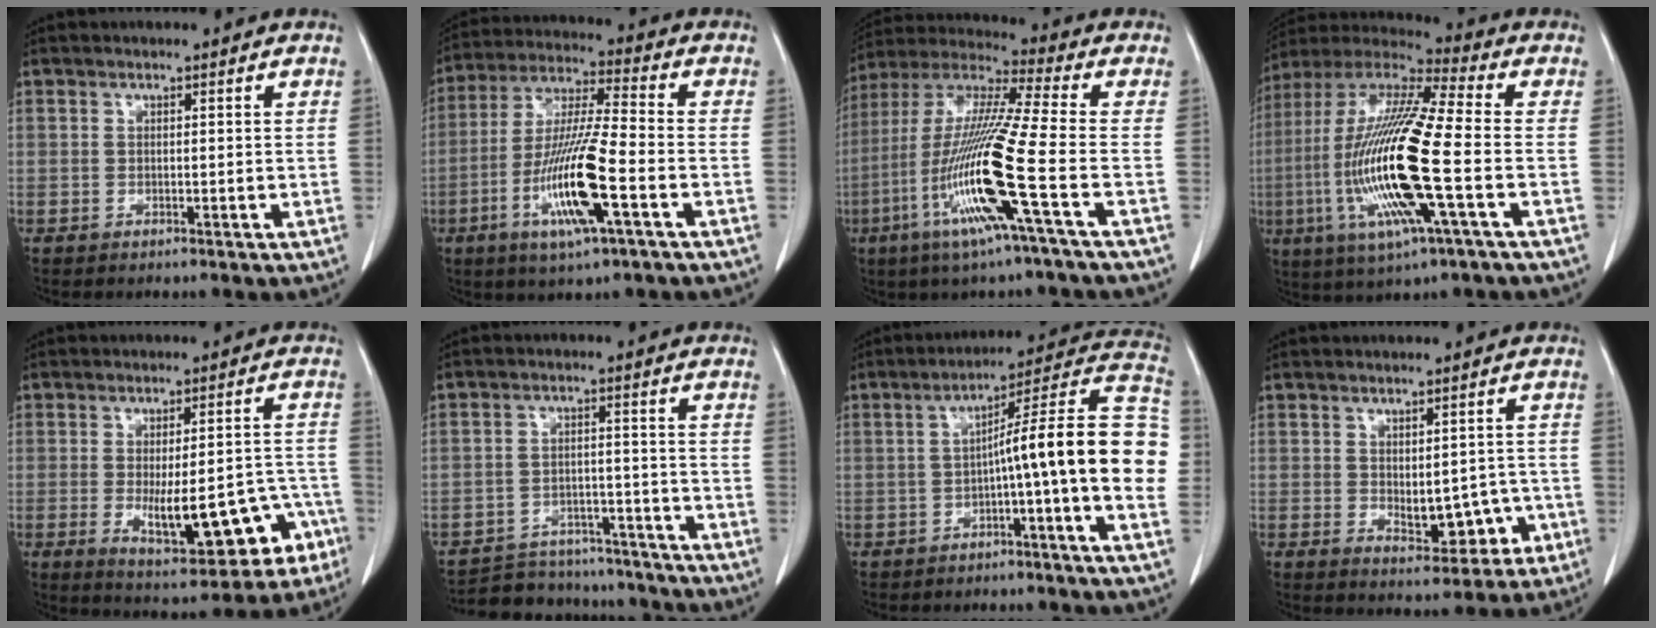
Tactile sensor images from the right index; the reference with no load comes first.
{"total": 14.6, "force": [-5.2, 0.8, 13.7], "torque": [-0.277, -0.016, -0.097]}
{"total": 17.9, "force": [-6.0, -1.3, 16.8], "torque": [-0.348, -0.023, -0.127]}
{"total": 20.8, "force": [-4.4, 1.8, 20.2], "torque": [-0.437, -0.019, -0.088]}
{"total": 15.2, "force": [-5.6, 4.9, 13.2], "torque": [-0.145, 0.019, -0.058]}
{"total": 13.8, "force": [-12.9, 4.3, 2.5], "torque": [-0.035, 0.017, -0.177]}
{"total": 17.8, "force": [-1.0, 0.2, 17.8], "torque": [-0.233, 0.042, -0.022]}
{"total": 6.9, "force": [-1.4, 3.8, 5.5], "torque": [-0.065, 0.008, -0.002]}